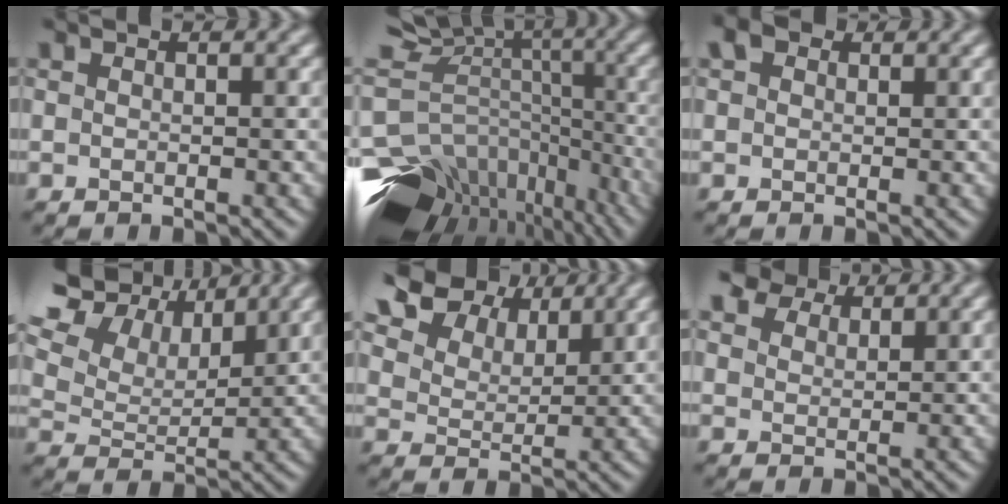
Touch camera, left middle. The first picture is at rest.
{"total": 14.5, "force": [-7.5, 9.7, 7.6], "torque": [-0.152, 0.005, -0.083]}
{"total": 1.7, "force": [0.9, 1.2, 0.7], "torque": [-0.012, 0.005, 0.008]}
{"total": 14.9, "force": [8.9, 9.2, 7.6], "torque": [-0.181, 0.041, 0.163]}
{"total": 8.7, "force": [6.4, 4.6, 3.8], "torque": [-0.097, 0.008, 0.110]}
{"total": 6.2, "force": [5.2, 2.5, 2.0], "torque": [-0.056, -0.004, 0.097]}